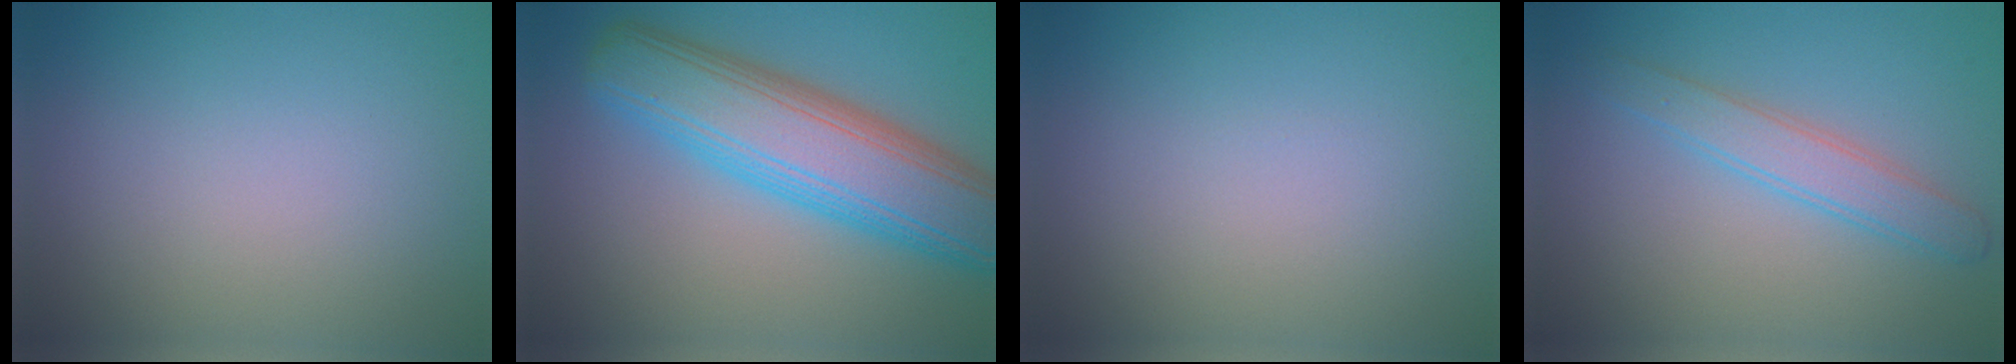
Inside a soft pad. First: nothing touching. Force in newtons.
{"total": 9.7, "press": 9.7, "slide": 0.4}
{"total": 0.0}
{"total": 2.8, "press": 2.8, "slide": 0.2}